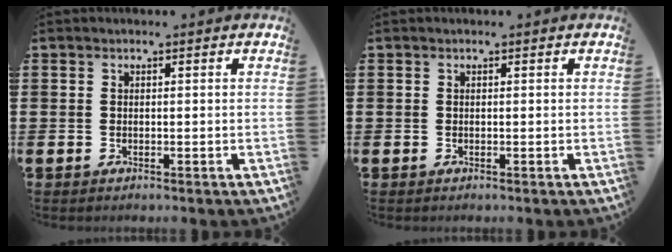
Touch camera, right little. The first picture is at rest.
{"total": 0.0}